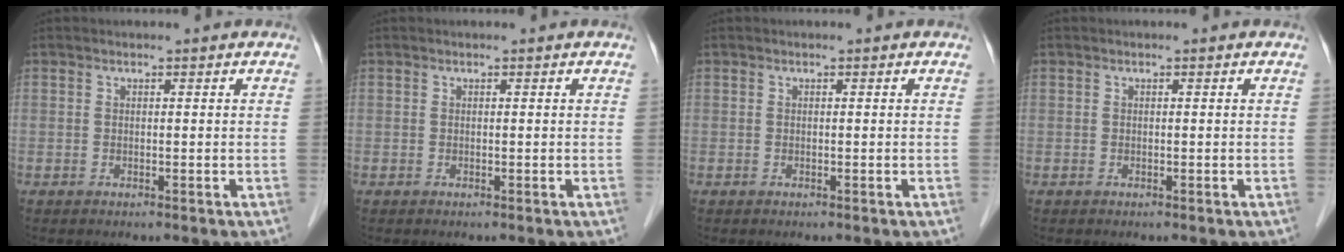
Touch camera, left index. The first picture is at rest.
{"total": 0.0}
{"total": 0.0}
{"total": 0.0}